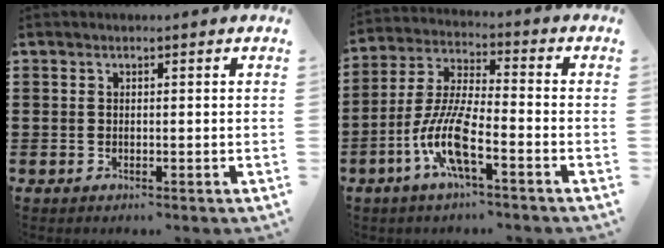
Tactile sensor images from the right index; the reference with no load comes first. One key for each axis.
{"total": 9.7, "fx": -4.4, "fy": 2.1, "fz": 8.4, "tx": -0.198, "ty": -0.016, "tz": -0.088}